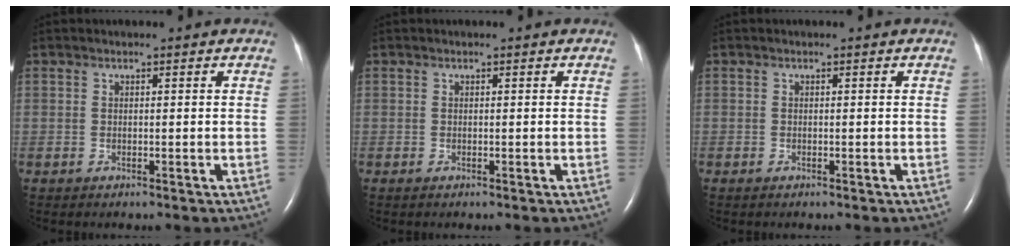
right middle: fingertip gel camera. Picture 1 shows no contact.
{"total": 0.0}
{"total": 0.0}